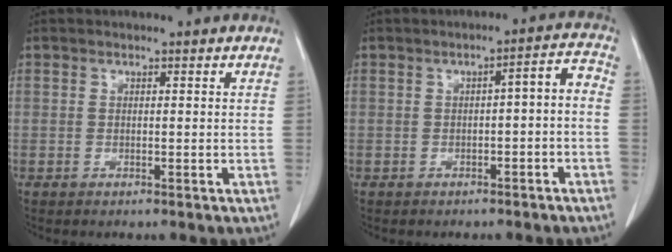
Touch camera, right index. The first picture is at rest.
{"total": 4.4, "force": [-1.5, 1.3, 3.9], "torque": [-0.049, 0.024, -0.020]}